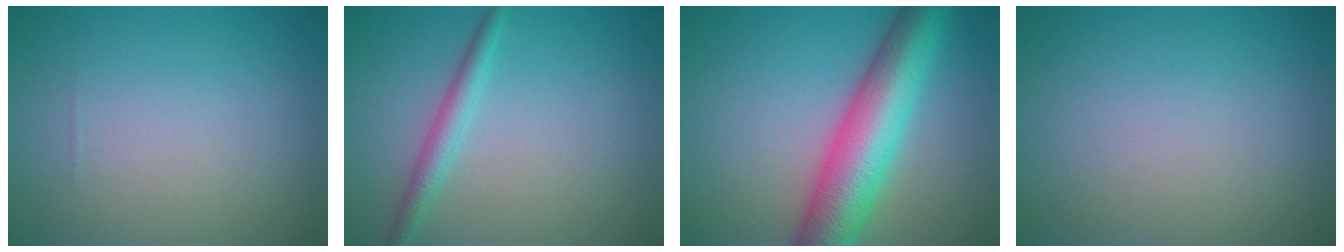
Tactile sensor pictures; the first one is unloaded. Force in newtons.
{"total": 2.2, "press": 2.2, "slide": 0.0}
{"total": 9.1, "press": 9.1, "slide": 0.3}
{"total": 0.0}